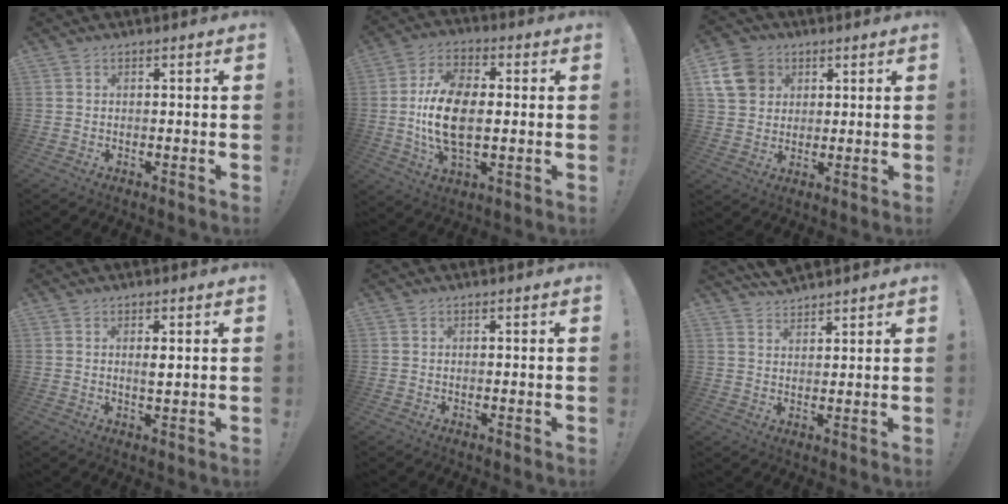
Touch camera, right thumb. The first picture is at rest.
{"total": 15.3, "force": [-0.7, 8.7, 12.5], "torque": [-0.240, 0.005, -0.012]}
{"total": 11.4, "force": [4.4, 9.4, 4.8], "torque": [-0.079, -0.016, 0.094]}
{"total": 2.3, "force": [0.5, 0.6, 2.1], "torque": [-0.030, -0.008, 0.005]}
{"total": 0.0}
{"total": 4.6, "force": [4.3, 1.3, 0.6], "torque": [-0.010, -0.027, 0.082]}